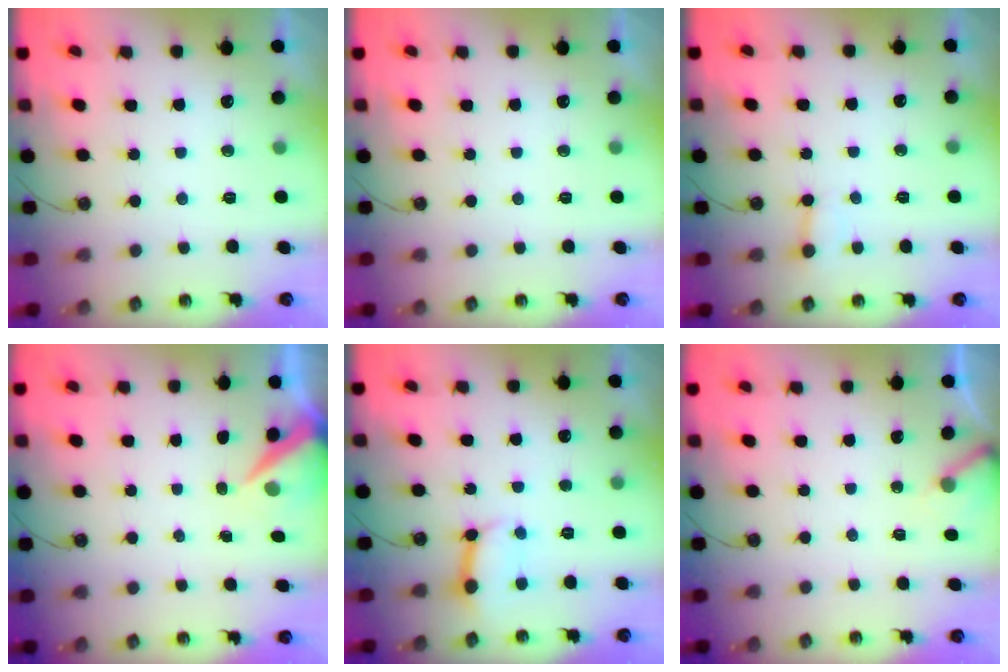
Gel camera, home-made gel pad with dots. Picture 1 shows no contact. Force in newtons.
{"total": 0.0}
{"total": 2.4, "press": 2.4, "slide": 0.1}
{"total": 6.0, "press": 5.9, "slide": 0.9}
{"total": 9.6, "press": 9.6, "slide": 0.8}
{"total": 3.2, "press": 3.2, "slide": 0.2}